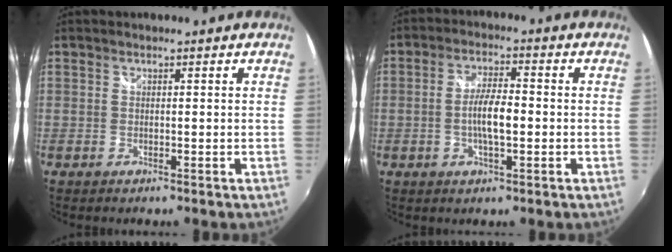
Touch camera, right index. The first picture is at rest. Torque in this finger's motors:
{"motor_torque": [0.67, -0.36, 0.46, 0.13]}